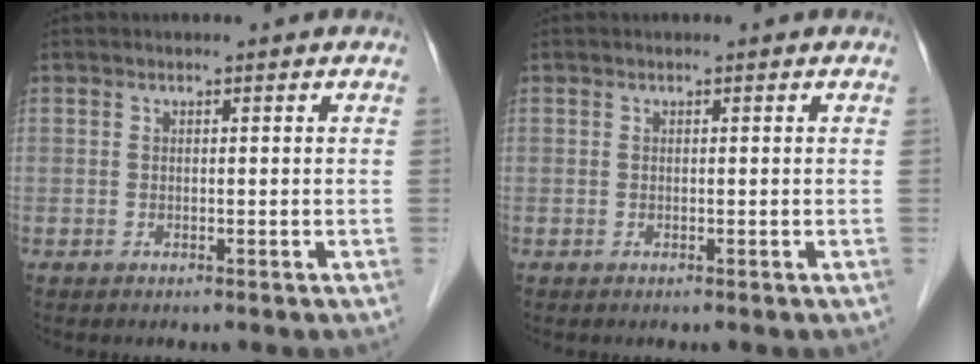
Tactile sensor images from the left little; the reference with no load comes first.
{"total": 0.0}